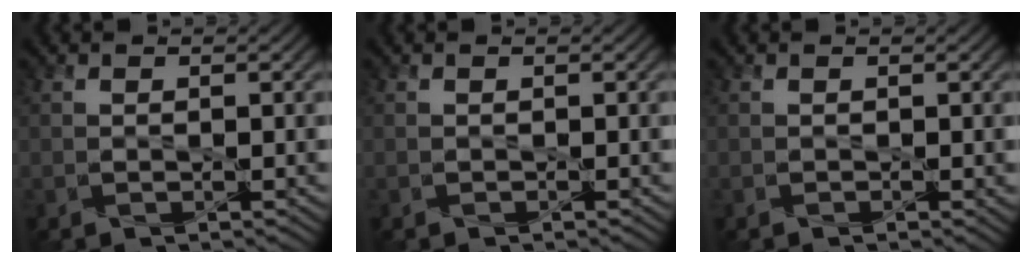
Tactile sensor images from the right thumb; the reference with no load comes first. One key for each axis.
{"total": 0.0}
{"total": 0.0}